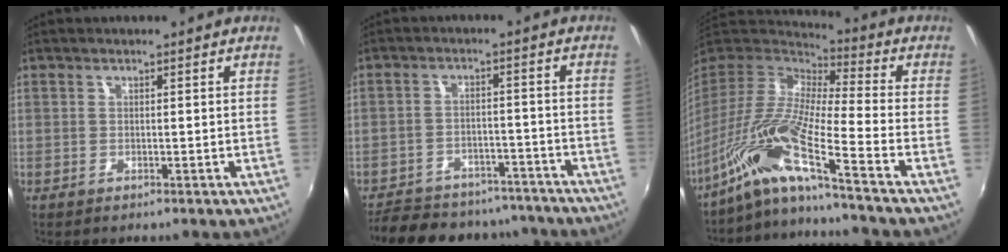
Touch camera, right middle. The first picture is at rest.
{"total": 20.4, "force": [-17.4, 8.0, 7.3], "torque": [-0.163, 0.023, -0.226]}
{"total": 15.7, "force": [-10.8, -0.5, 11.4], "torque": [-0.204, -0.022, -0.223]}